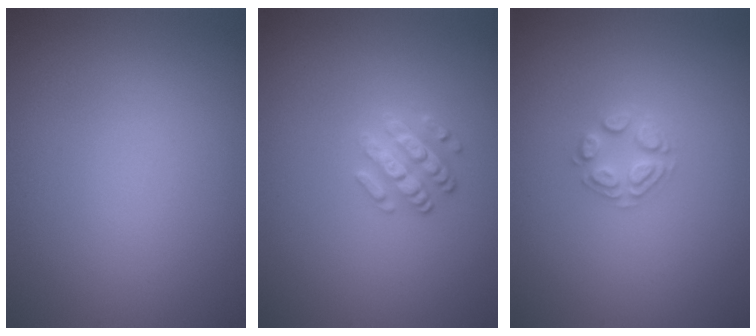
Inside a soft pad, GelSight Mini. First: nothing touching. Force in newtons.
{"total": 2.6, "press": 2.4, "slide": 1.1}
{"total": 2.2, "press": 2.2, "slide": 0.2}